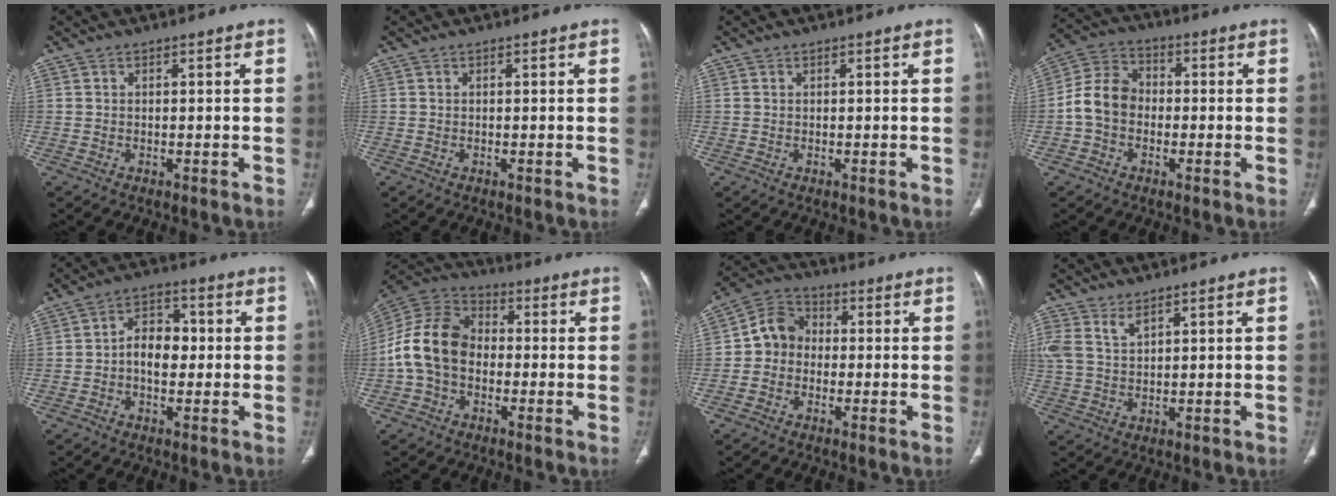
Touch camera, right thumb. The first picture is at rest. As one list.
[{"total": 0.0}, {"total": 0.0}, {"total": 8.7, "force": [-1.4, 6.9, 5.2], "torque": [-0.089, 0.032, -0.040]}, {"total": 6.9, "force": [-0.5, 4.8, 4.9], "torque": [-0.056, 0.023, -0.018]}, {"total": 13.2, "force": [-1.8, 9.7, 8.8], "torque": [-0.163, 0.039, -0.045]}, {"total": 7.1, "force": [-0.8, 6.2, 3.4], "torque": [-0.041, 0.027, -0.031]}, {"total": 4.5, "force": [3.0, 2.0, 2.8], "torque": [-0.060, -0.005, 0.069]}]